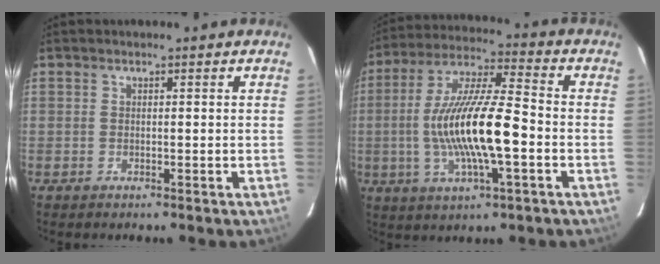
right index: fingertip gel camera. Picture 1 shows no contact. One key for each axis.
{"total": 16.7, "fx": -2.9, "fy": 3.1, "fz": 16.1, "tx": -0.313, "ty": 0.000, "tz": -0.056}